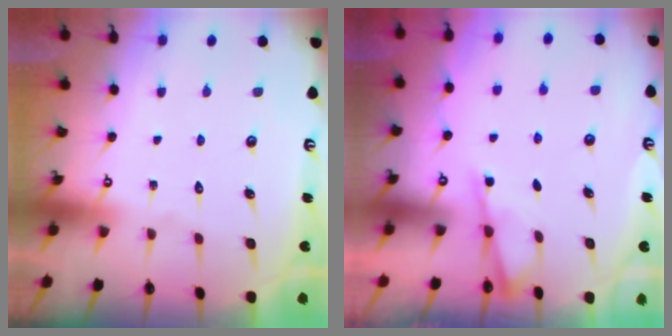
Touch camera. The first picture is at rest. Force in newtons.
{"total": 2.6, "press": 2.6, "slide": 0.3}